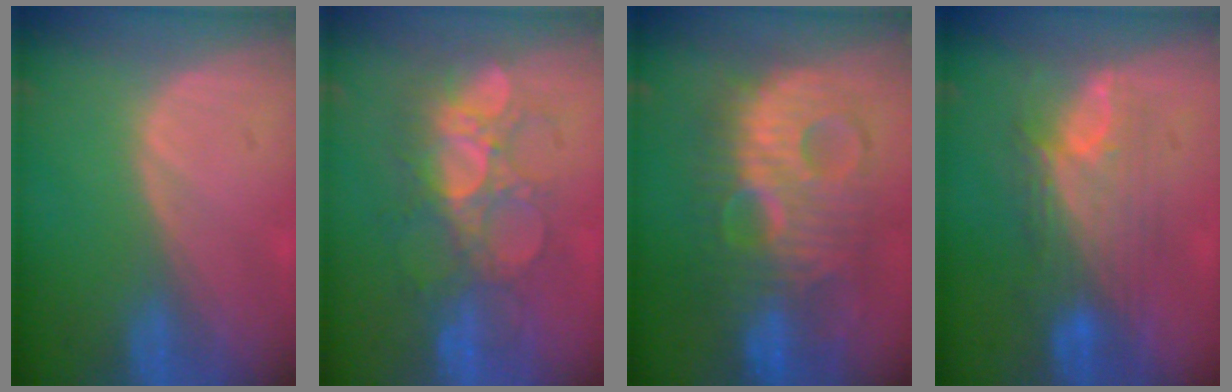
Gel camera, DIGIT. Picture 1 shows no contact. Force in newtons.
{"total": 8.5, "press": 8.3, "slide": 1.8}
{"total": 11.4, "press": 11.4, "slide": 0.7}
{"total": 7.3, "press": 7.2, "slide": 1.3}